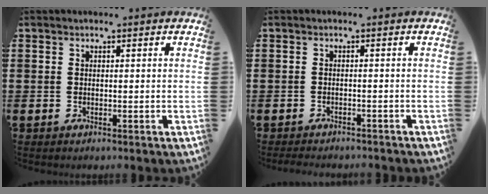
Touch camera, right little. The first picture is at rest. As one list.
[{"total": 1.2, "force": [-1.2, 0.0, 0.0], "torque": [-0.003, 0.000, -0.024]}]